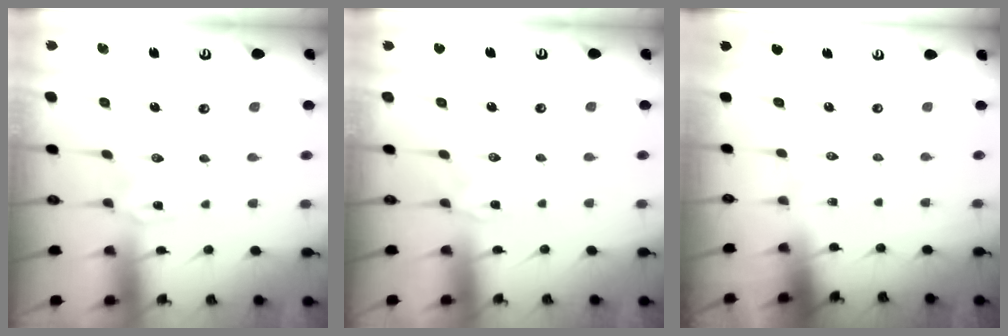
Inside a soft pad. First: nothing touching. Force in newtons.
{"total": 1.1, "press": 1.0, "slide": 0.3}
{"total": 0.0}